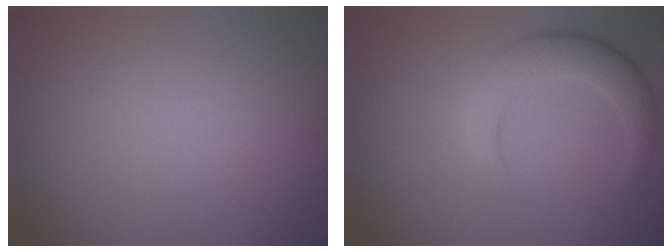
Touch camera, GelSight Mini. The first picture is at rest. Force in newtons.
{"total": 4.3, "press": 4.3, "slide": 0.2}